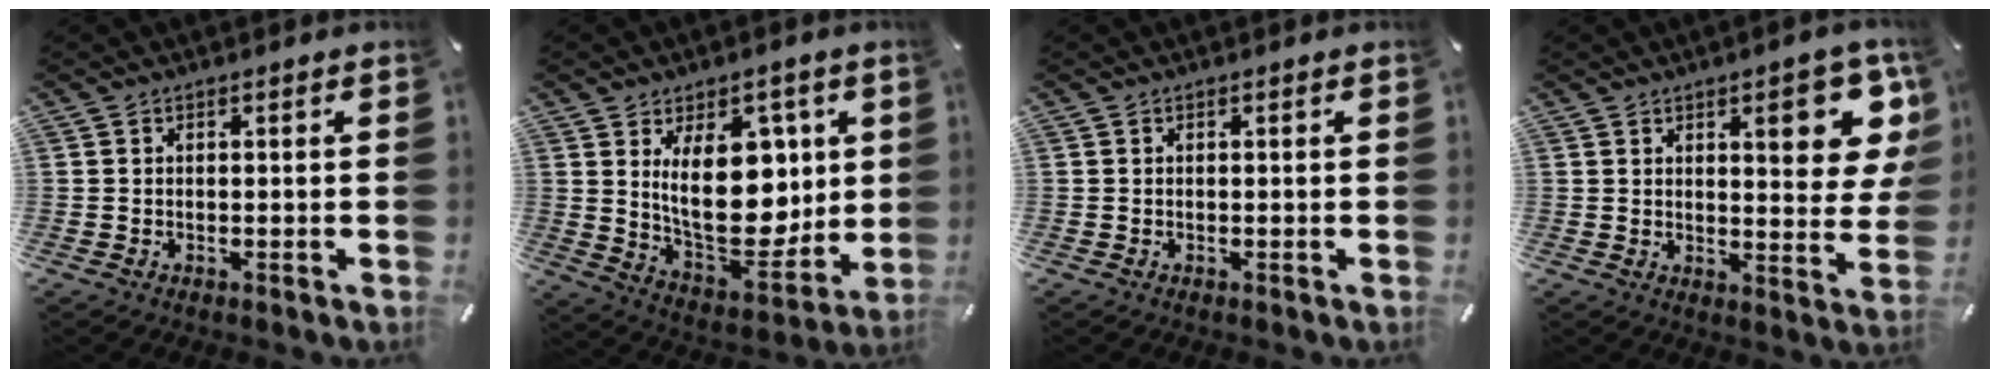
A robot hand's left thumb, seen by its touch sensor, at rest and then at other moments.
{"total": 19.9, "force": [4.8, 12.0, 15.2], "torque": [-0.240, -0.043, 0.082]}
{"total": 0.0}
{"total": 12.9, "force": [6.0, 4.6, 10.5], "torque": [-0.125, -0.032, 0.093]}